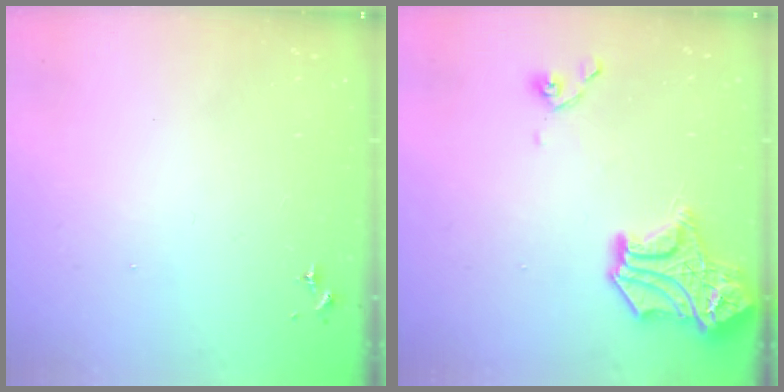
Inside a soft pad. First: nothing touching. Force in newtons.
{"total": 17.1, "press": 17.0, "slide": 1.5}